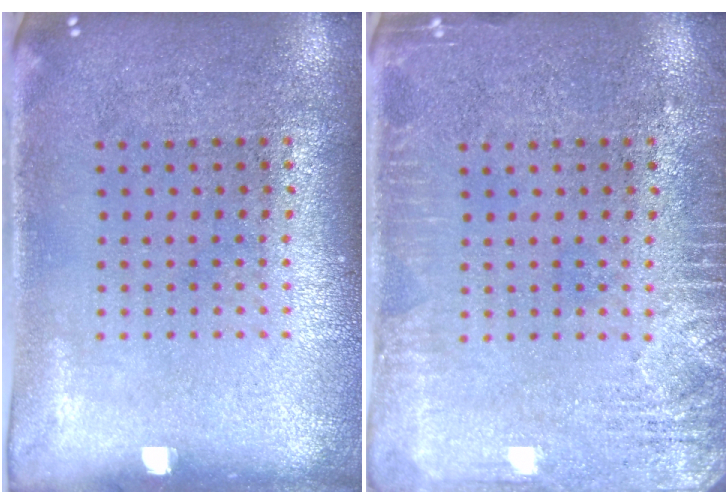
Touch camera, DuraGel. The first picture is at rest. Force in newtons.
{"total": 2.7, "press": 2.7, "slide": 0.4}